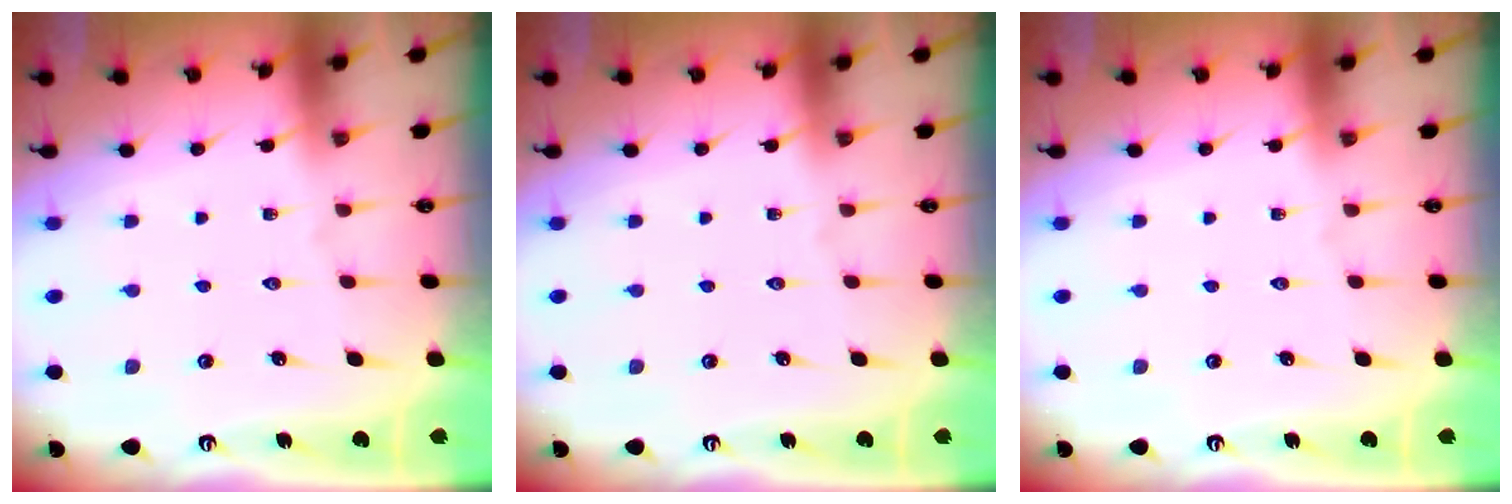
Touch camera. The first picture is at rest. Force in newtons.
{"total": 0.0}
{"total": 0.0}